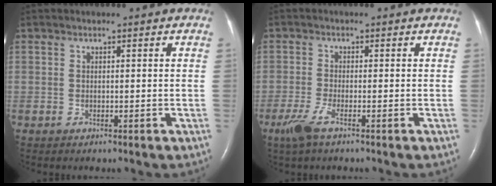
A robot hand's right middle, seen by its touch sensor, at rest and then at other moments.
{"total": 3.6, "force": [-2.2, 0.6, 2.8], "torque": [-0.071, -0.010, -0.046]}